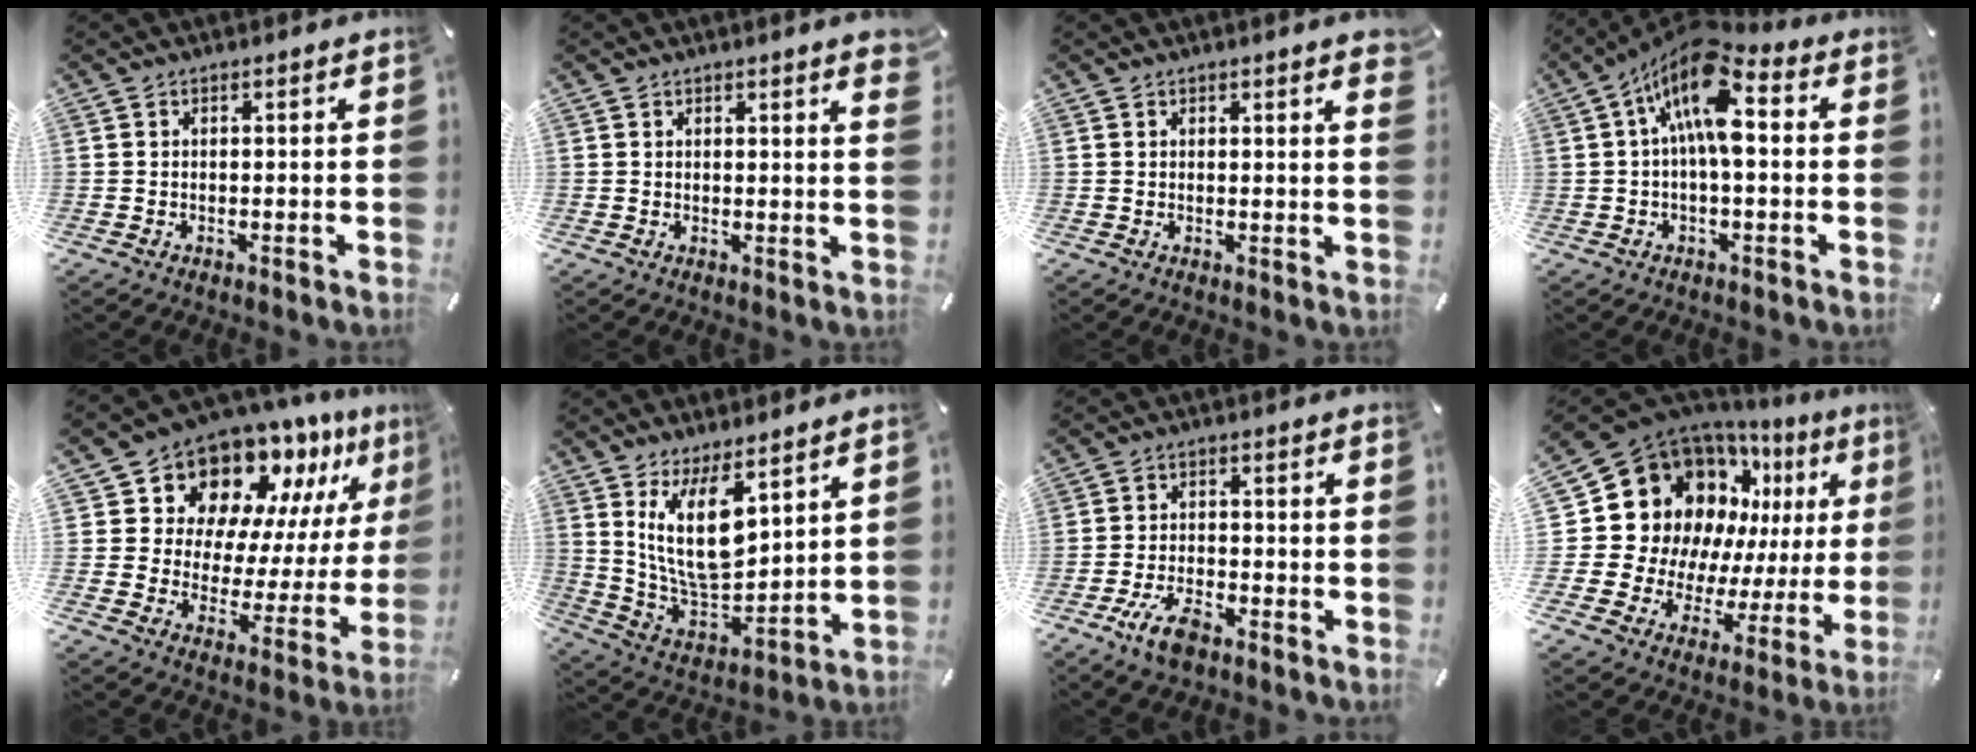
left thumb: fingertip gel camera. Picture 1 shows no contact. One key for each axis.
{"total": 2.5, "fx": 1.6, "fy": 0.3, "fz": 1.8, "tx": -0.031, "ty": -0.003, "tz": 0.027}
{"total": 1.7, "fx": 1.3, "fy": 0.3, "fz": 1.2, "tx": -0.017, "ty": -0.001, "tz": 0.020}
{"total": 13.8, "fx": 3.1, "fy": 6.0, "fz": 12.0, "tx": -0.216, "ty": -0.022, "tz": 0.051}
{"total": 13.1, "fx": 11.3, "fy": 6.2, "fz": 1.9, "tx": -0.040, "ty": -0.124, "tz": 0.193}
{"total": 15.6, "fx": 7.9, "fy": 6.9, "fz": 11.4, "tx": -0.238, "ty": -0.051, "tz": 0.142}
{"total": 7.5, "fx": -4.5, "fy": 3.4, "fz": 4.9, "tx": -0.104, "ty": 0.014, "tz": -0.082}
{"total": 20.4, "fx": 8.6, "fy": 15.9, "fz": 9.5, "tx": -0.158, "ty": -0.082, "tz": 0.184}